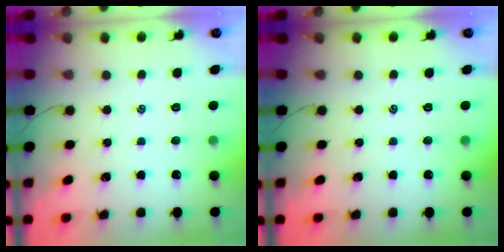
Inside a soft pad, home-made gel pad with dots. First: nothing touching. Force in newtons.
{"total": 0.0}